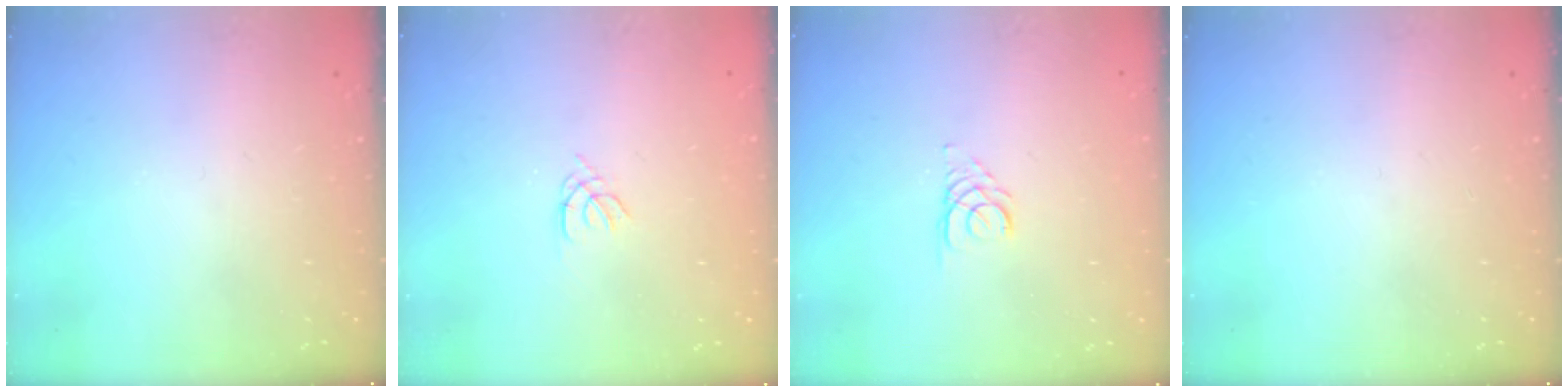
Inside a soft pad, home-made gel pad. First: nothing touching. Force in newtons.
{"total": 1.2, "press": 1.2, "slide": 0.3}
{"total": 2.6, "press": 2.6, "slide": 0.2}
{"total": 0.0}